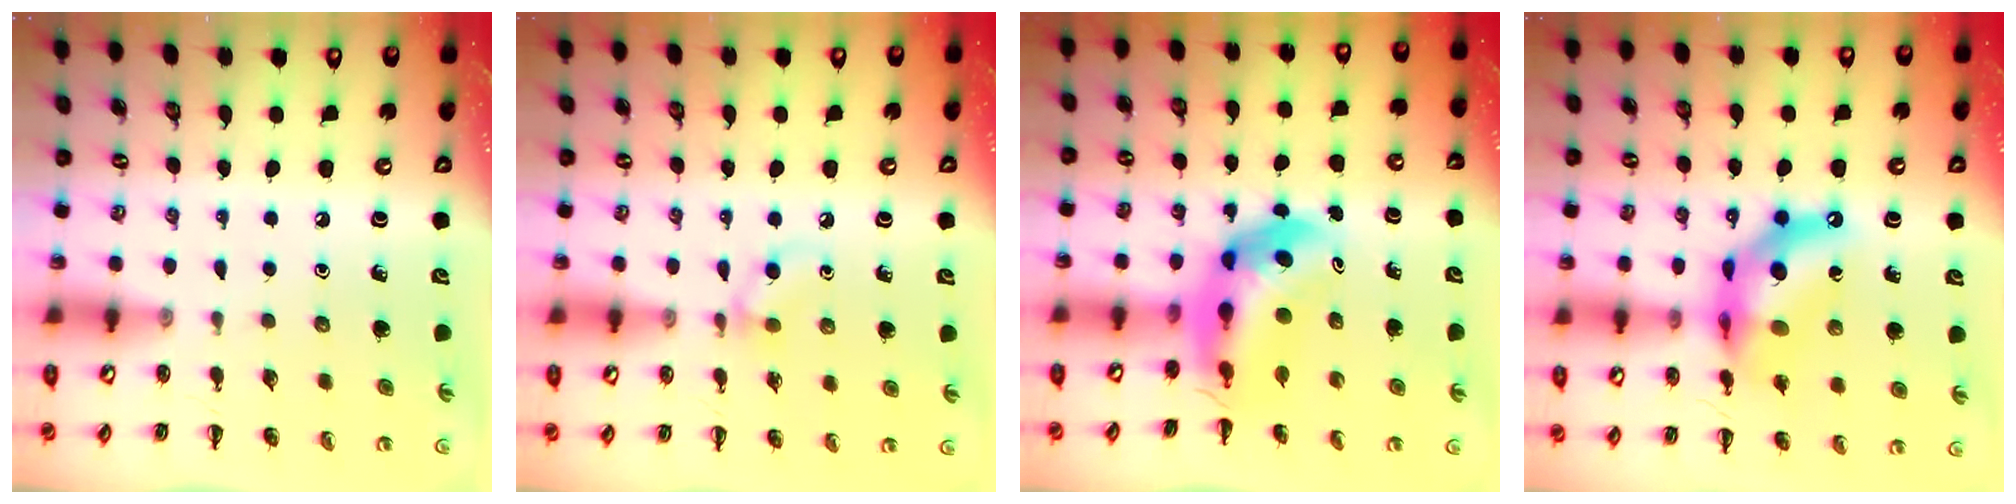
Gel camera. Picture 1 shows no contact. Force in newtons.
{"total": 5.8, "press": 5.5, "slide": 1.9}
{"total": 6.6, "press": 6.2, "slide": 2.2}
{"total": 14.6, "press": 14.1, "slide": 3.8}